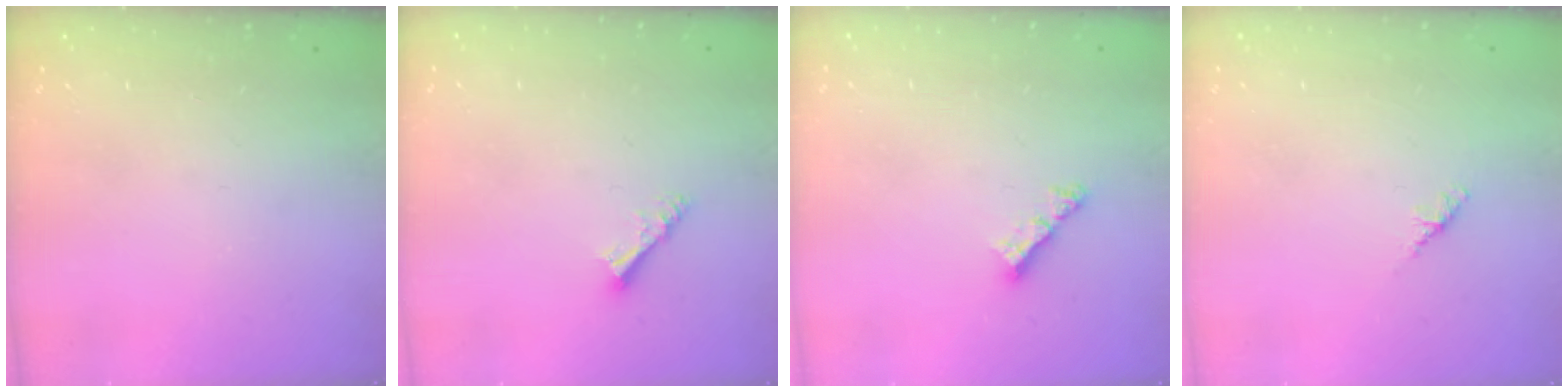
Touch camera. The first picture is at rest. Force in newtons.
{"total": 4.4, "press": 4.4, "slide": 0.1}
{"total": 4.2, "press": 4.2, "slide": 0.2}
{"total": 1.8, "press": 1.7, "slide": 0.6}